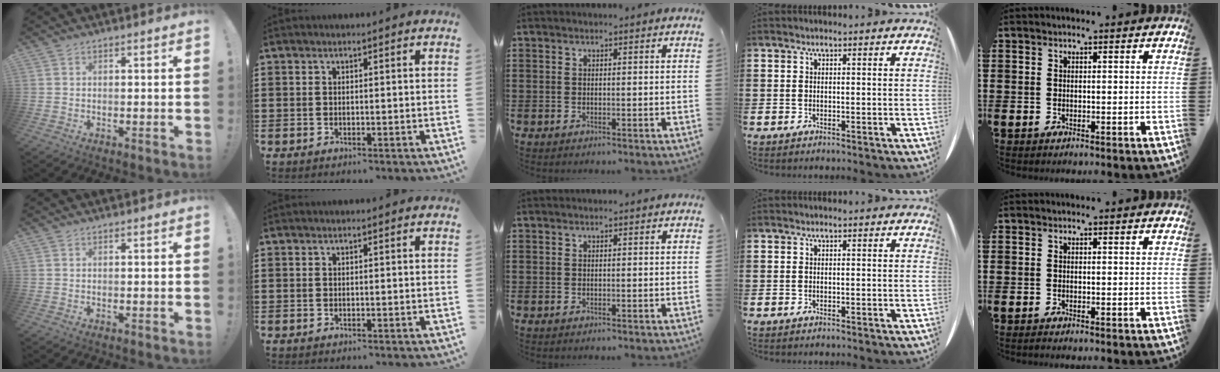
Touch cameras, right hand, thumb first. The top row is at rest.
{}